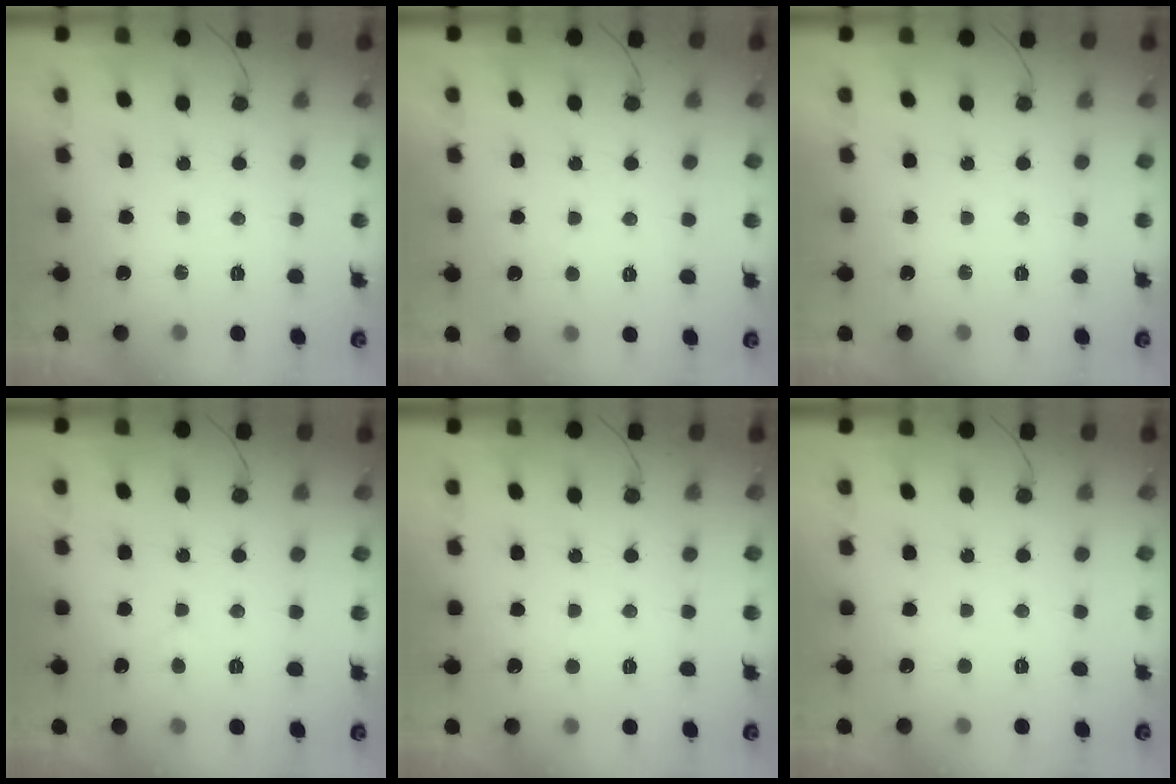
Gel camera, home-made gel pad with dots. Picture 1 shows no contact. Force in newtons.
{"total": 2.8, "press": 2.8, "slide": 0.3}
{"total": 0.0}
{"total": 2.3, "press": 2.3, "slide": 0.1}
{"total": 3.4, "press": 3.4, "slide": 0.4}
{"total": 2.5, "press": 2.4, "slide": 0.3}